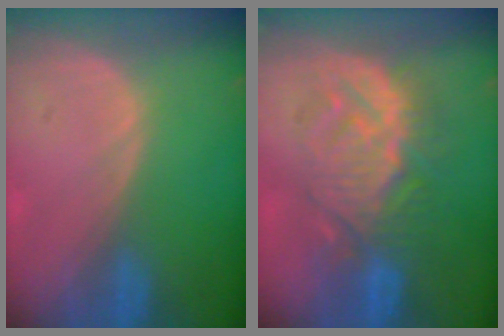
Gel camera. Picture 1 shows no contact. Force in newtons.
{"total": 9.5, "press": 9.4, "slide": 0.5}